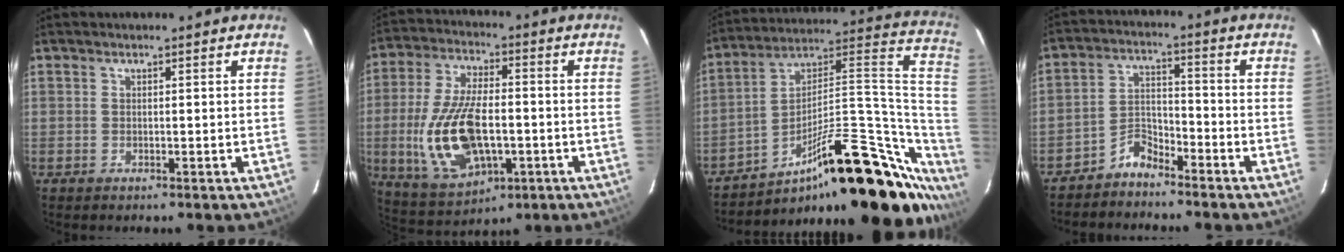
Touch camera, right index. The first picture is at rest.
{"total": 17.6, "force": [-3.2, 8.8, 15.0], "torque": [-0.317, -0.010, -0.041]}
{"total": 30.7, "force": [-18.0, 10.9, 22.3], "torque": [-0.285, 0.045, -0.267]}
{"total": 5.0, "force": [-4.3, 2.1, 1.3], "torque": [-0.031, 0.022, -0.083]}